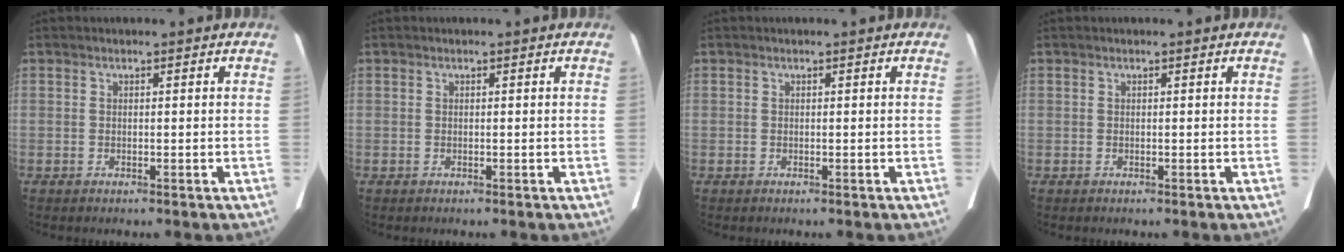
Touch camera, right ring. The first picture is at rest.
{"total": 0.0}
{"total": 0.0}
{"total": 0.0}